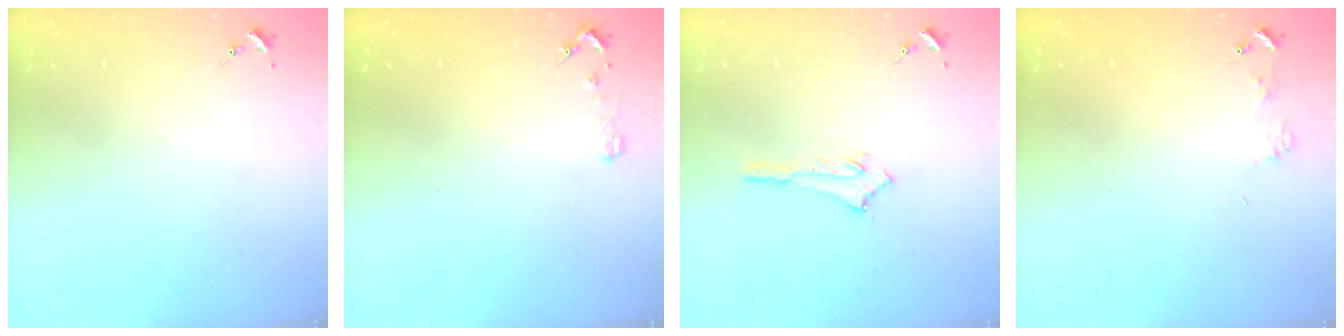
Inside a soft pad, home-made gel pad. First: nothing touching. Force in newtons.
{"total": 2.3, "press": 2.3, "slide": 0.3}
{"total": 2.6, "press": 2.6, "slide": 0.2}
{"total": 3.1, "press": 3.1, "slide": 0.3}